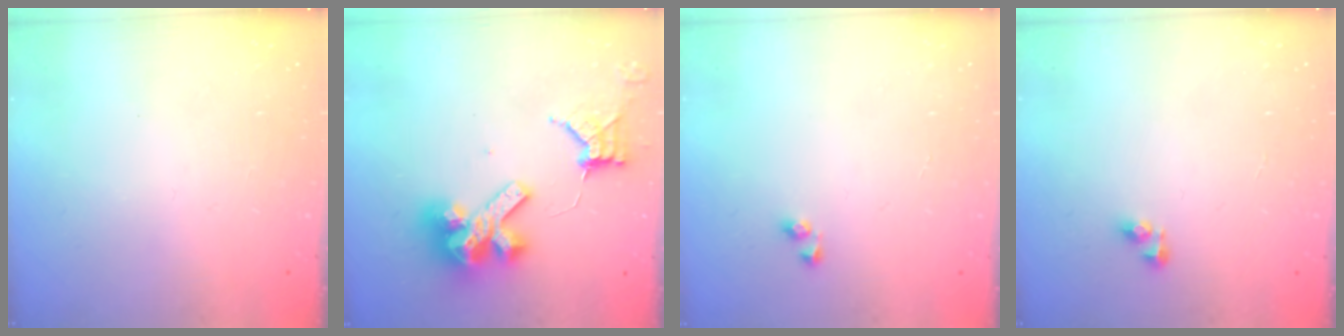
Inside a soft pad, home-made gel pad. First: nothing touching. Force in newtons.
{"total": 13.7, "press": 13.6, "slide": 1.8}
{"total": 2.4, "press": 2.0, "slide": 1.3}
{"total": 3.6, "press": 3.6, "slide": 0.6}